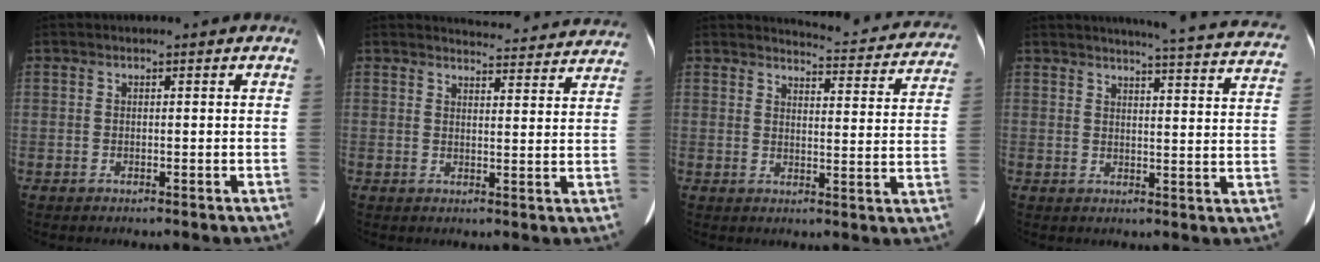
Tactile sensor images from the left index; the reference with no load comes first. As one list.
[{"total": 15.2, "force": [14.9, 2.4, 2.0], "torque": [-0.002, -0.033, 0.153]}, {"total": 14.2, "force": [13.8, 2.1, 2.4], "torque": [-0.008, -0.051, 0.136]}, {"total": 21.4, "force": [20.2, 1.1, 6.9], "torque": [-0.080, -0.073, 0.214]}]